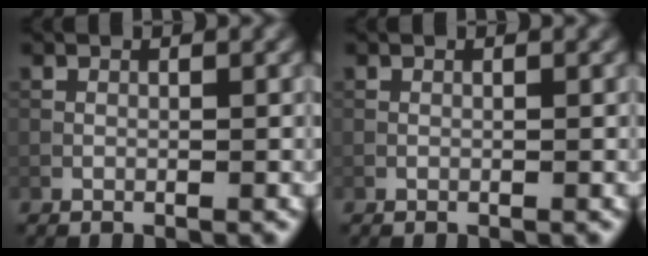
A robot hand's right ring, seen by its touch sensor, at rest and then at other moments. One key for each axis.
{"total": 0.0}